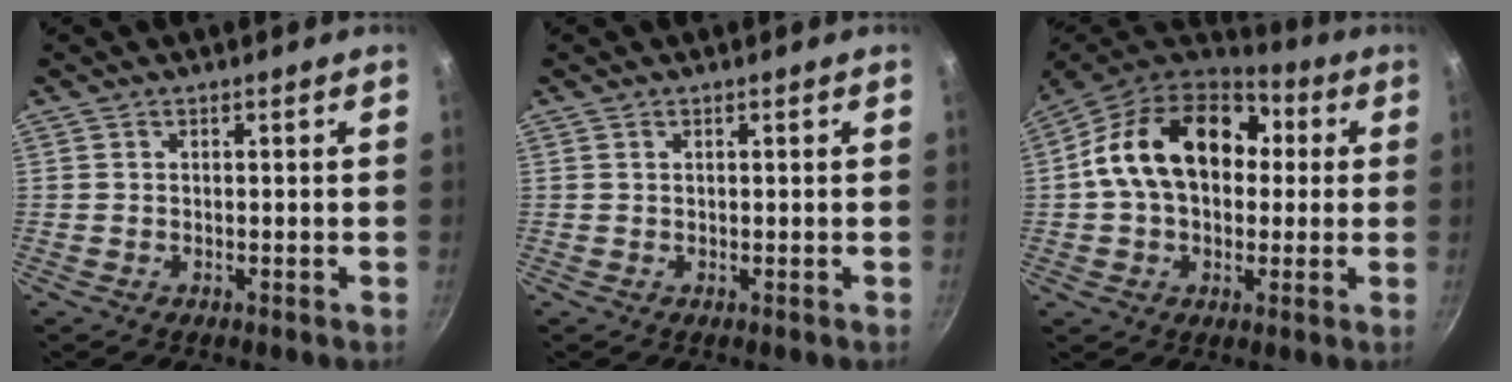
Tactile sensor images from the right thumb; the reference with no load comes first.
{"total": 0.0}
{"total": 20.4, "force": [2.2, 14.1, 14.6], "torque": [-0.235, 0.036, 0.029]}